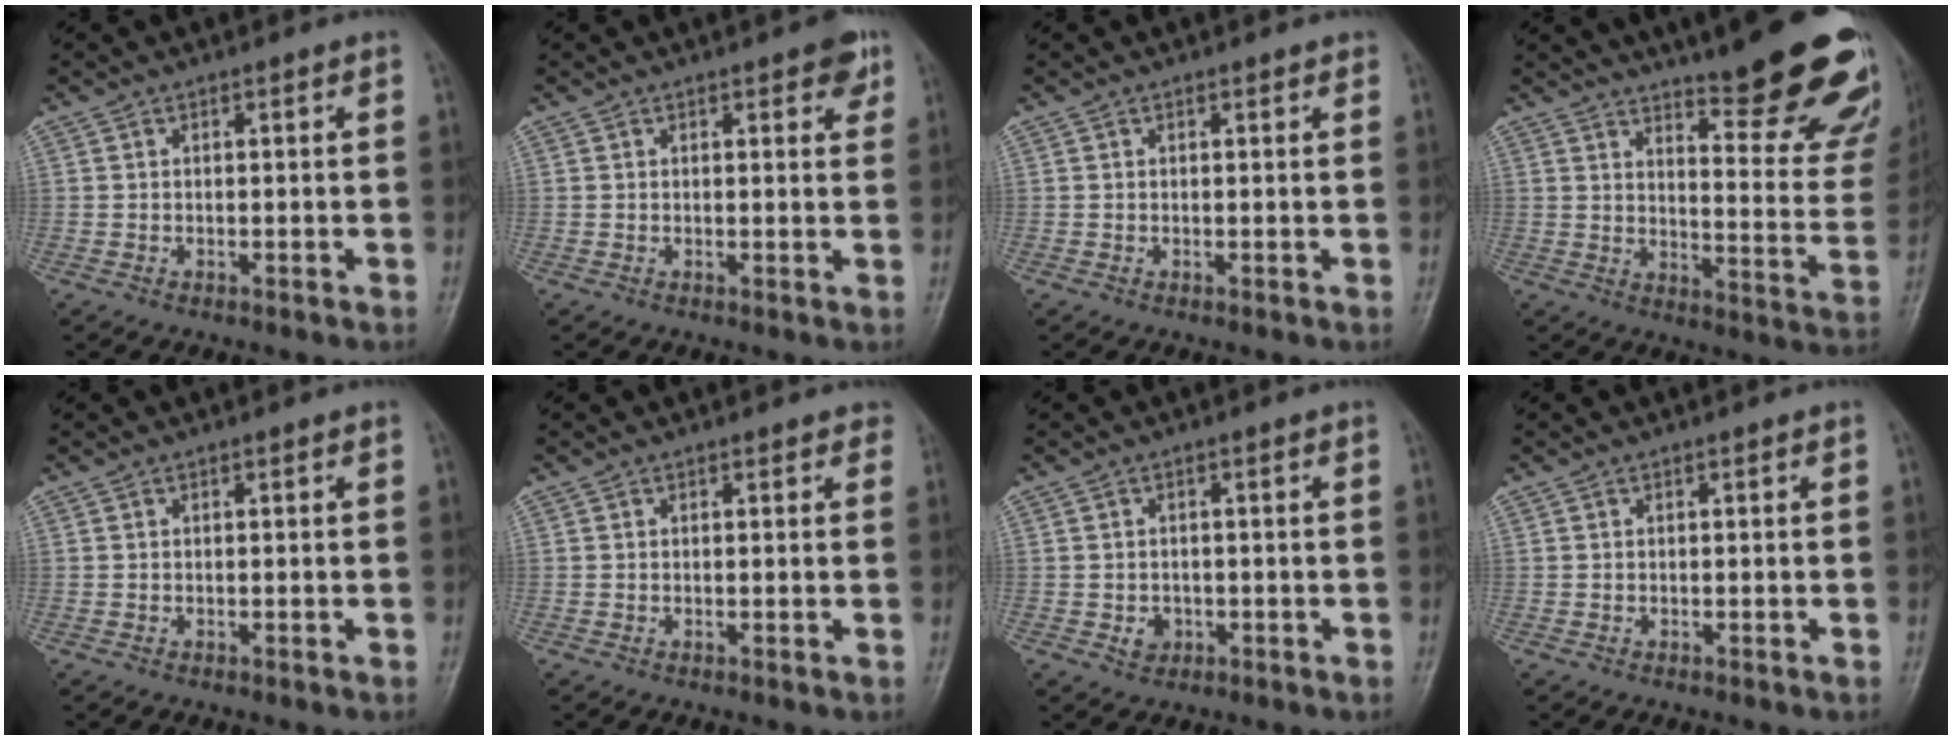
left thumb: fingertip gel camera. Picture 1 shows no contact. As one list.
[{"total": 4.0, "force": [2.2, 1.6, 2.9], "torque": [-0.022, -0.006, 0.021]}, {"total": 0.9, "force": [0.7, 0.3, 0.5], "torque": [-0.007, -0.001, 0.006]}, {"total": 26.7, "force": [19.1, 6.8, 17.5], "torque": [-0.182, -0.114, 0.239]}, {"total": 0.0}, {"total": 1.6, "force": [1.3, 0.8, 0.7], "torque": [0.007, -0.001, 0.006]}, {"total": 2.3, "force": [-0.6, 2.0, 0.9], "torque": [-0.005, 0.003, -0.002]}, {"total": 0.0}]